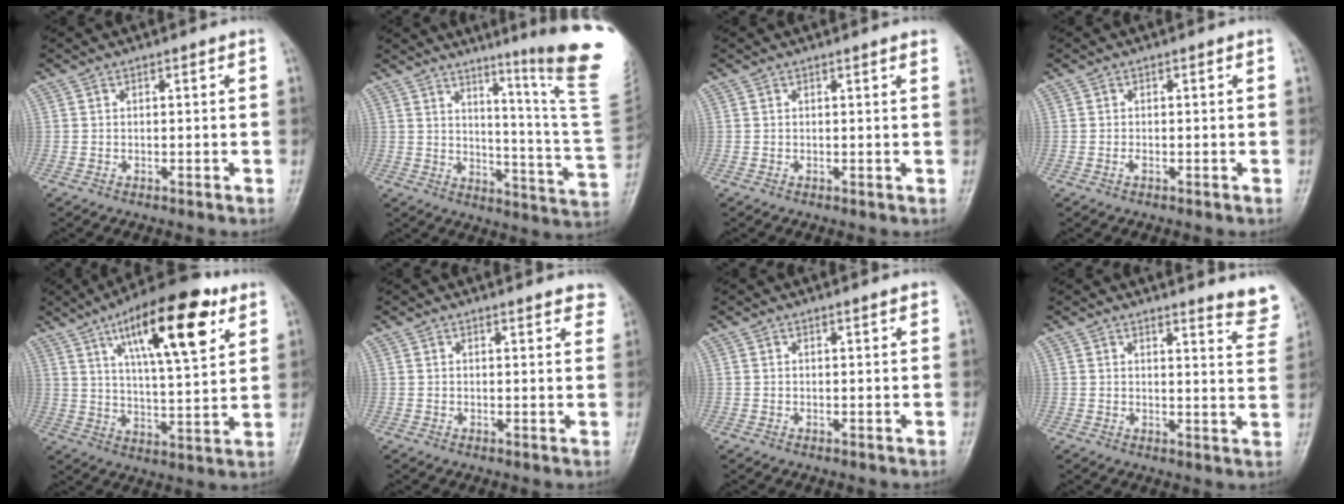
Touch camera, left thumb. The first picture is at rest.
{"total": 21.1, "force": [12.9, -0.4, 16.7], "torque": [-0.199, -0.111, 0.172]}
{"total": 2.0, "force": [1.7, 0.0, 1.0], "torque": [-0.010, -0.001, 0.010]}
{"total": 0.7, "force": [-0.3, 0.3, 0.5], "torque": [-0.011, 0.000, -0.006]}
{"total": 19.5, "force": [9.6, 6.0, 15.9], "torque": [-0.224, -0.031, 0.153]}
{"total": 4.8, "force": [4.4, 1.4, 1.4], "torque": [0.009, -0.017, 0.036]}
{"total": 0.9, "force": [0.8, 0.1, 0.4], "torque": [-0.005, -0.002, 0.012]}
{"total": 6.6, "force": [6.2, 0.8, 2.0], "torque": [-0.003, -0.056, 0.057]}